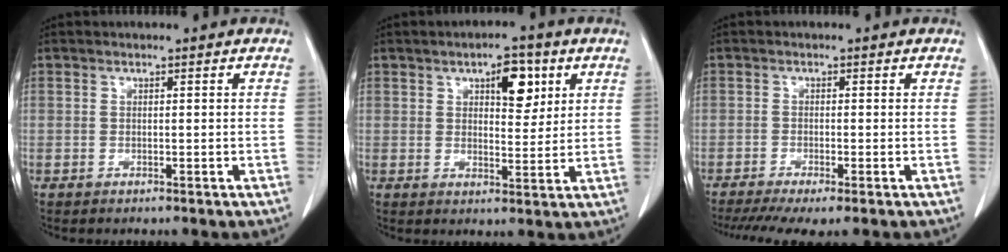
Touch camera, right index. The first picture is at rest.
{"total": 6.5, "force": [3.0, 2.7, 5.1], "torque": [-0.073, 0.003, 0.044]}
{"total": 7.1, "force": [-5.1, 0.8, 4.8], "torque": [-0.075, -0.011, -0.085]}